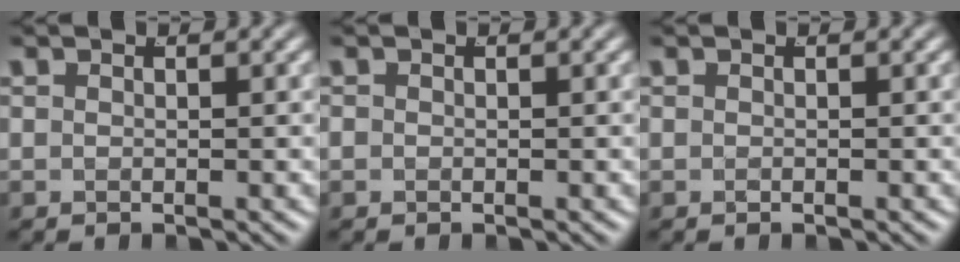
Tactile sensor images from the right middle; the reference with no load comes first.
{"total": 0.7, "force": [-0.3, 0.7, 0.2], "torque": [-0.010, -0.006, -0.003]}
{"total": 0.0}